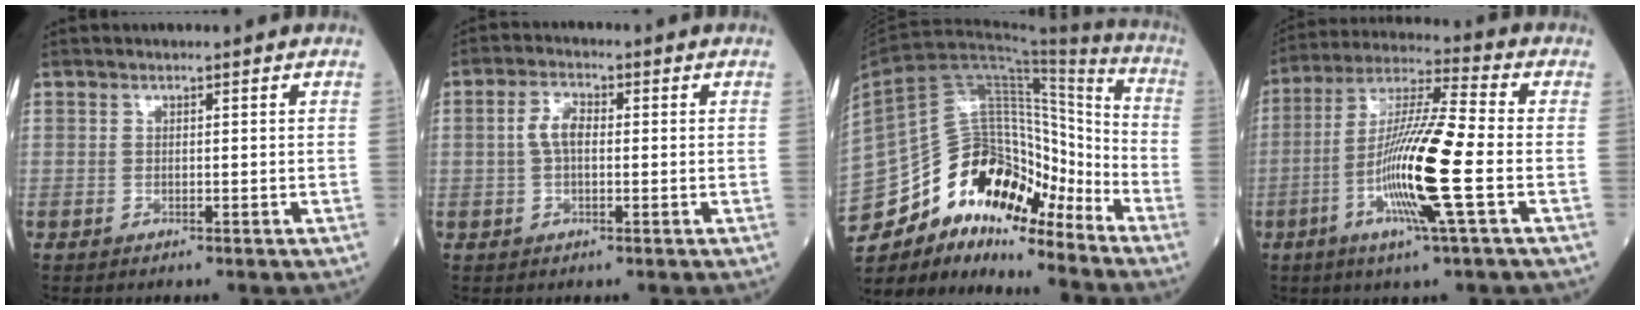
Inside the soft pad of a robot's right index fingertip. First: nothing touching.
{"total": 3.8, "force": [0.1, 1.8, 3.3], "torque": [-0.072, 0.012, 0.001]}
{"total": 21.5, "force": [-15.7, 8.7, 11.8], "torque": [-0.235, 0.045, -0.273]}
{"total": 14.7, "force": [-3.7, -0.3, 14.2], "torque": [-0.278, -0.007, -0.080]}